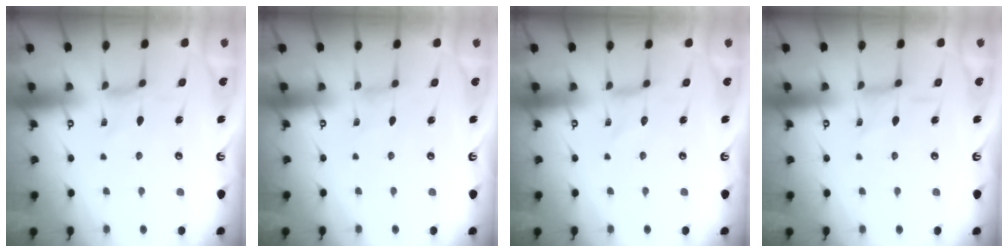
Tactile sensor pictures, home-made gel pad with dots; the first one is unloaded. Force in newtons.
{"total": 0.0}
{"total": 0.0}
{"total": 2.7, "press": 2.6, "slide": 0.6}